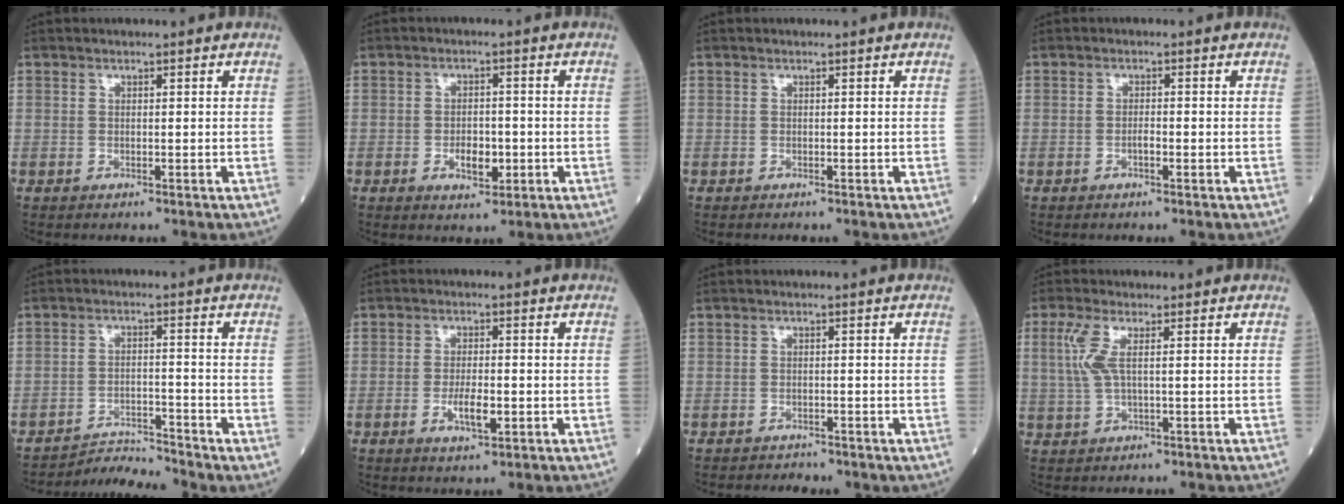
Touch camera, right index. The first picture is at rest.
{"total": 4.2, "force": [-1.3, 2.1, 3.4], "torque": [-0.055, 0.002, -0.017]}
{"total": 0.0}
{"total": 1.4, "force": [-0.6, 0.2, 1.3], "torque": [-0.021, 0.002, -0.013]}
{"total": 4.5, "force": [-4.2, -1.3, -0.7], "torque": [0.008, -0.010, -0.072]}
{"total": 4.2, "force": [-1.3, 1.1, 3.8], "torque": [-0.073, -0.002, -0.020]}
{"total": 2.2, "force": [-1.9, 1.1, 0.1], "torque": [-0.010, -0.001, -0.027]}
{"total": 4.0, "force": [0.8, 0.7, 3.8], "torque": [-0.101, 0.009, 0.017]}